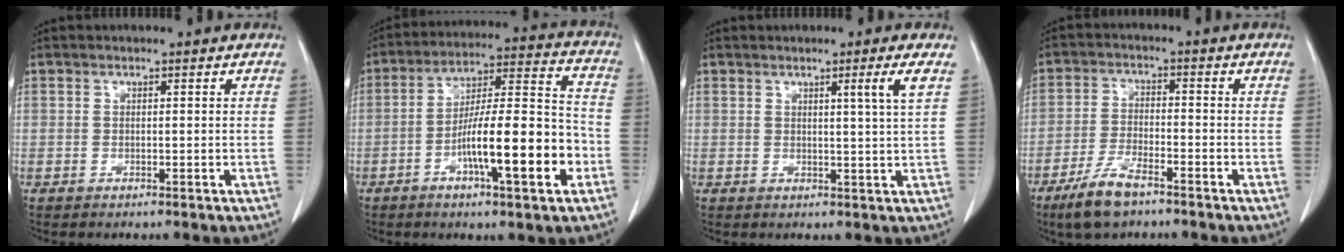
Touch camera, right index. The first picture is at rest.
{"total": 15.7, "force": [-5.6, 1.8, 14.6], "torque": [-0.243, 0.008, -0.089]}
{"total": 3.3, "force": [1.4, -1.2, 2.7], "torque": [-0.043, -0.012, 0.024]}
{"total": 7.2, "force": [-5.3, 1.9, 4.6], "torque": [-0.099, -0.010, -0.098]}